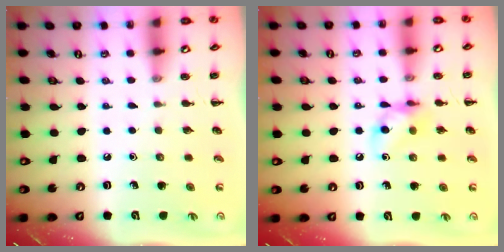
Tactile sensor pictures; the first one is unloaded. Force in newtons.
{"total": 9.0, "press": 9.0, "slide": 1.0}